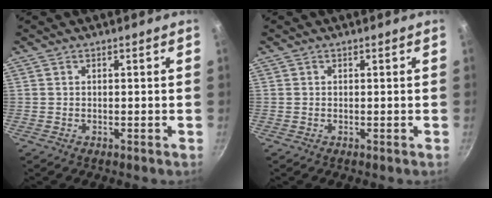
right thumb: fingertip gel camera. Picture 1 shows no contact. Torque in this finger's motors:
{"motor_torque": [0.06, 0.35, 0.31, -0.18, -0.06]}